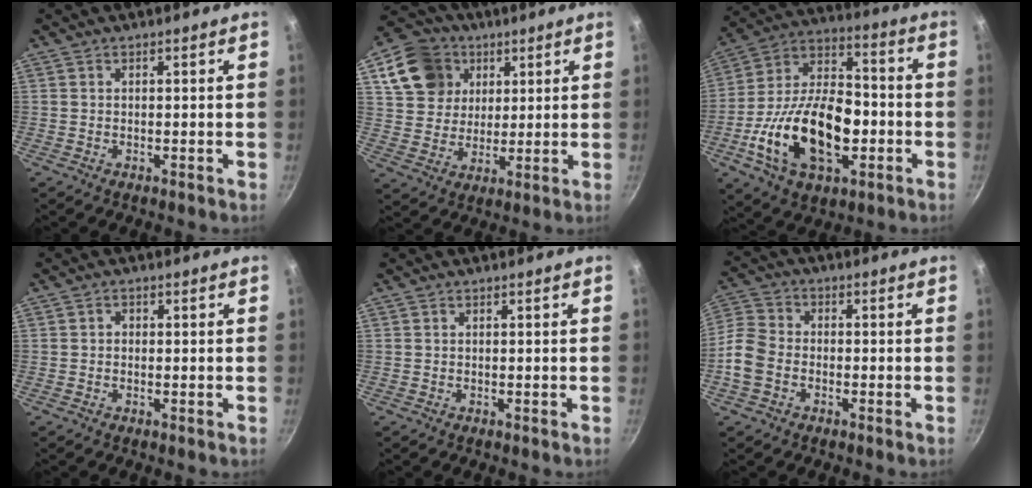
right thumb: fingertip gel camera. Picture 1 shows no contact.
{"total": 13.8, "force": [5.6, 11.3, 5.6], "torque": [-0.079, -0.002, 0.099]}
{"total": 23.5, "force": [-5.8, 13.8, 18.1], "torque": [-0.303, 0.041, -0.103]}
{"total": 0.8, "force": [-0.1, 0.7, 0.4], "torque": [-0.006, 0.005, -0.002]}
{"total": 0.0}
{"total": 7.9, "force": [-2.6, 5.9, 4.6], "torque": [-0.088, 0.026, -0.067]}